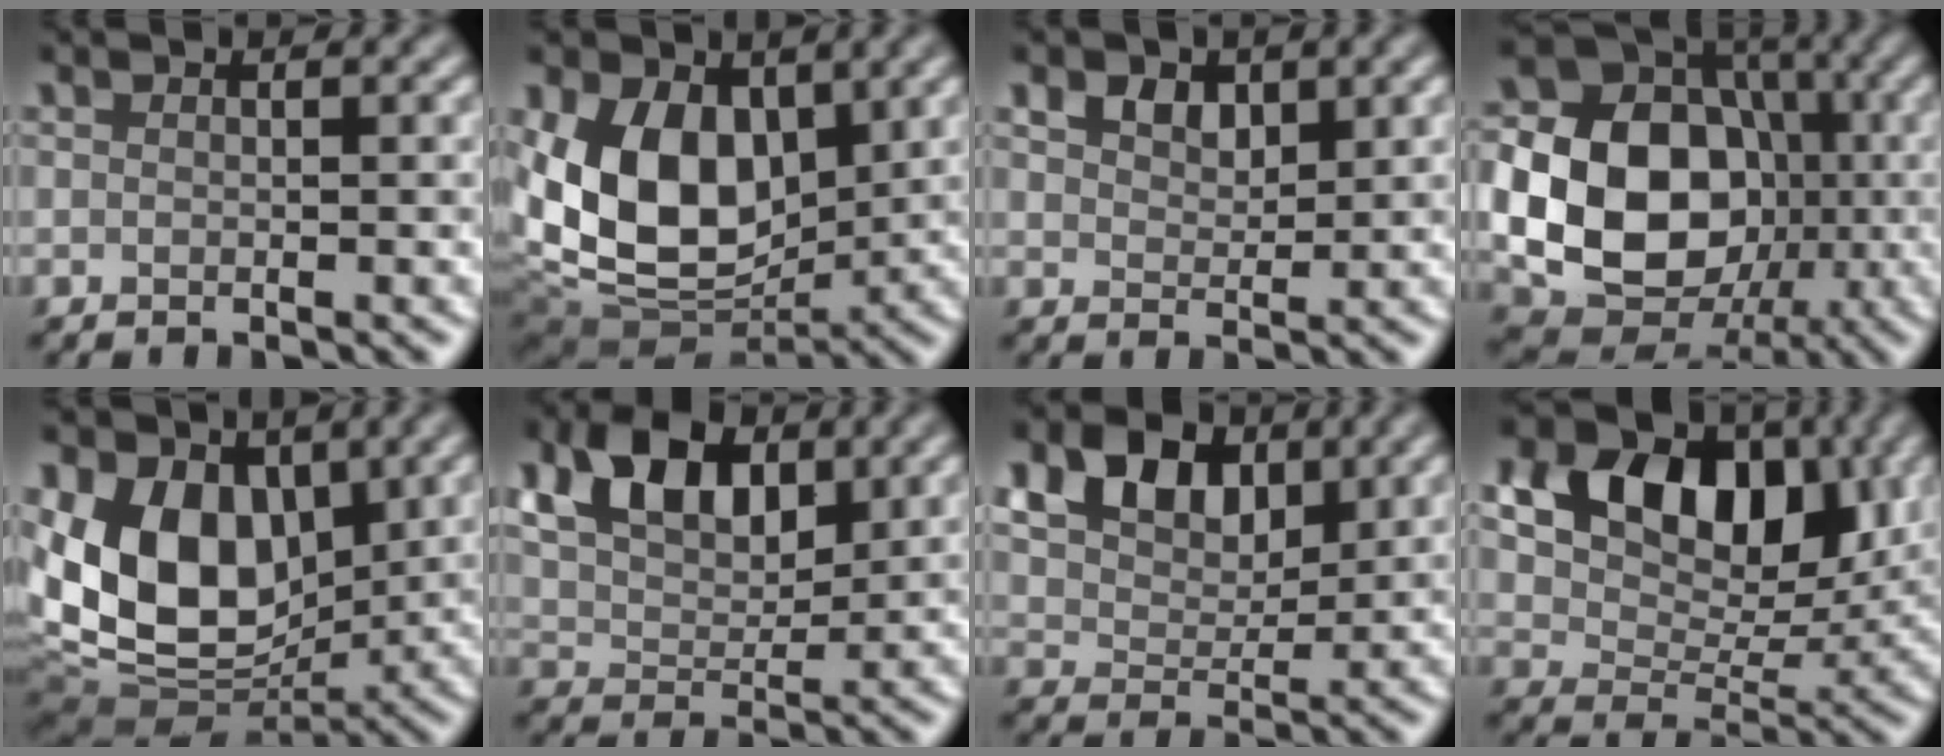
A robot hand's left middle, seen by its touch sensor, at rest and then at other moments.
{"total": 10.0, "force": [1.7, 6.6, 7.2], "torque": [-0.153, -0.021, 0.033]}
{"total": 2.7, "force": [1.6, 1.7, 1.2], "torque": [-0.030, -0.002, 0.030]}
{"total": 18.7, "force": [-1.8, 16.1, 9.4], "torque": [-0.188, 0.003, -0.056]}
{"total": 11.4, "force": [1.7, 7.7, 8.3], "torque": [-0.159, -0.011, 0.022]}
{"total": 7.3, "force": [3.2, 4.5, 4.7], "torque": [-0.099, 0.003, 0.055]}
{"total": 8.4, "force": [4.0, 5.7, 4.7], "torque": [-0.102, 0.019, 0.067]}
{"total": 13.3, "force": [5.1, 9.0, 8.5], "torque": [-0.138, 0.024, 0.082]}